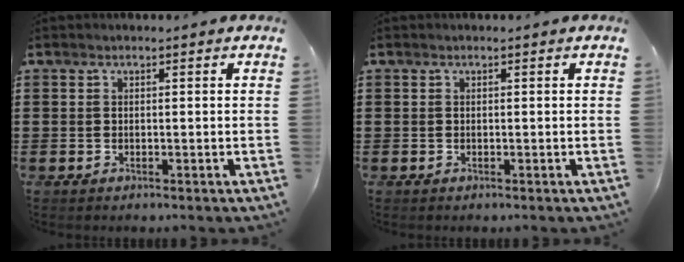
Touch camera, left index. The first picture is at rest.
{"total": 0.0}